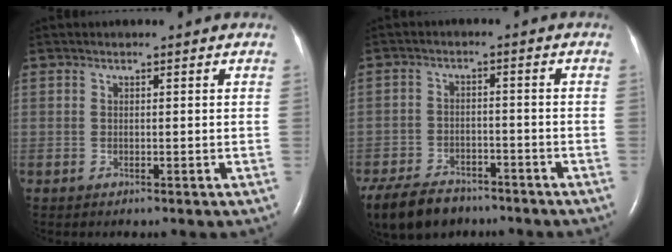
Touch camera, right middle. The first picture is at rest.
{"total": 12.8, "force": [-9.6, 6.5, 5.4], "torque": [-0.125, -0.016, -0.151]}